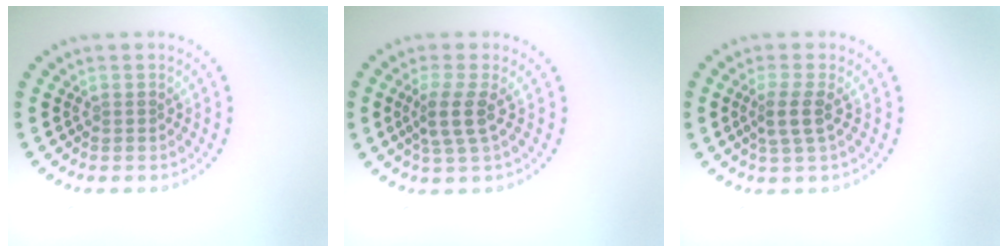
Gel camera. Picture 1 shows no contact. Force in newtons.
{"total": 2.6, "press": 2.1, "slide": 1.6}
{"total": 2.2, "press": 1.9, "slide": 1.2}